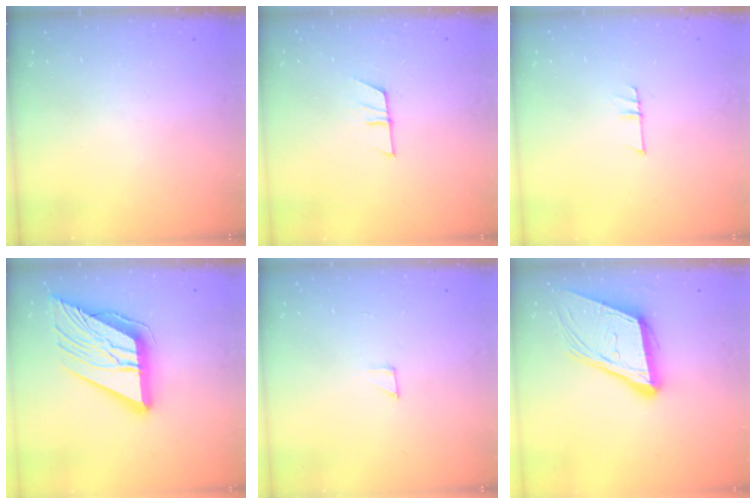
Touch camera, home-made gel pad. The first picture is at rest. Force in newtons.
{"total": 7.8, "press": 7.8, "slide": 0.4}
{"total": 5.5, "press": 5.4, "slide": 0.6}
{"total": 24.5, "press": 24.3, "slide": 3.0}
{"total": 2.1, "press": 2.1, "slide": 0.1}
{"total": 14.7, "press": 14.2, "slide": 3.9}